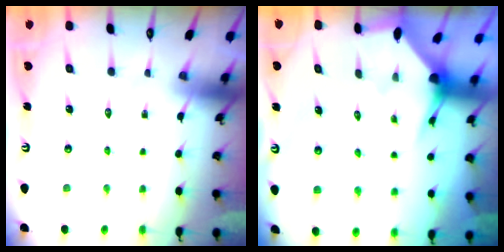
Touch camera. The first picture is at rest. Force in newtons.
{"total": 2.9, "press": 2.9, "slide": 0.3}